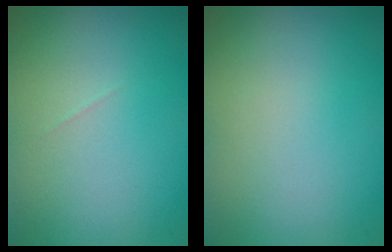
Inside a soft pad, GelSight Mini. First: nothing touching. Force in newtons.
{"total": 0.0}